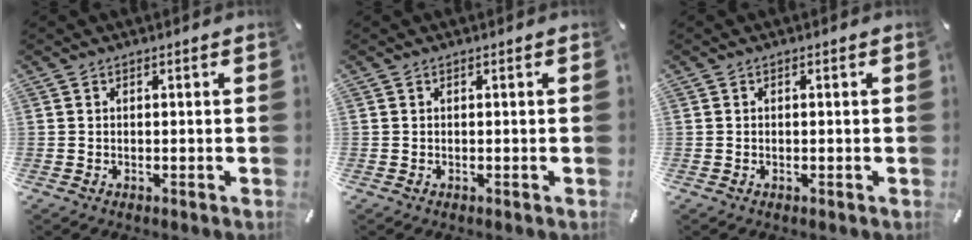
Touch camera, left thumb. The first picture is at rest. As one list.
[{"total": 0.0}, {"total": 0.5, "force": [-0.2, 0.2, 0.4], "torque": [-0.009, -0.001, -0.004]}]